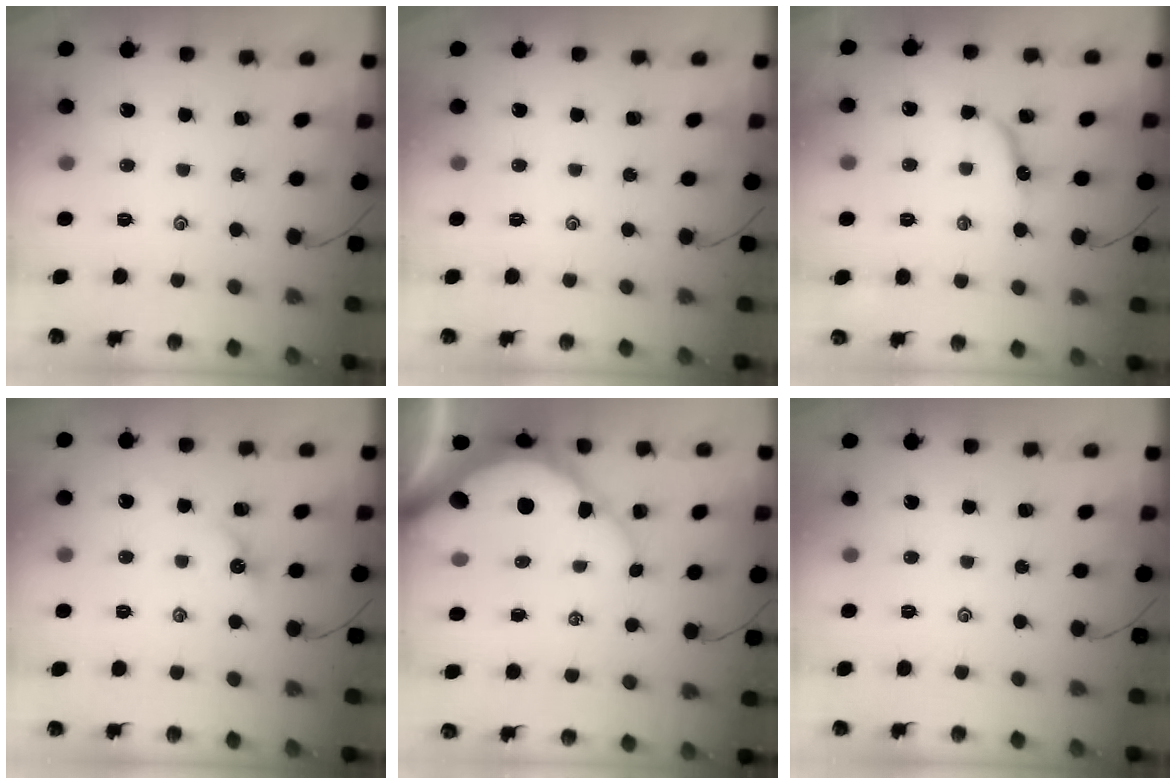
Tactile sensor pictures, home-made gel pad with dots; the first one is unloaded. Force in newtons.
{"total": 0.0}
{"total": 8.7, "press": 8.6, "slide": 0.8}
{"total": 4.2, "press": 4.2, "slide": 0.6}
{"total": 10.8, "press": 10.7, "slide": 1.0}
{"total": 0.0}